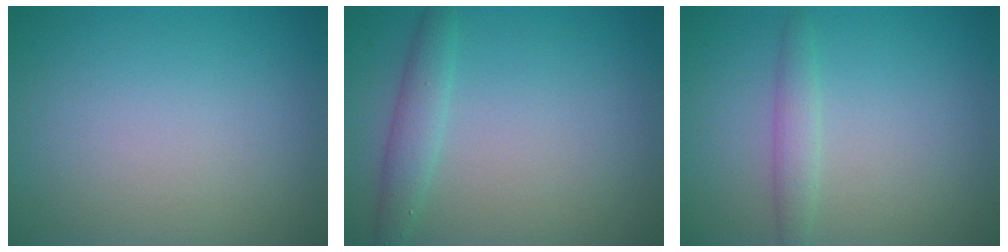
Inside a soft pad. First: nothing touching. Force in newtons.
{"total": 2.2, "press": 2.2, "slide": 0.0}
{"total": 1.7, "press": 1.7, "slide": 0.0}